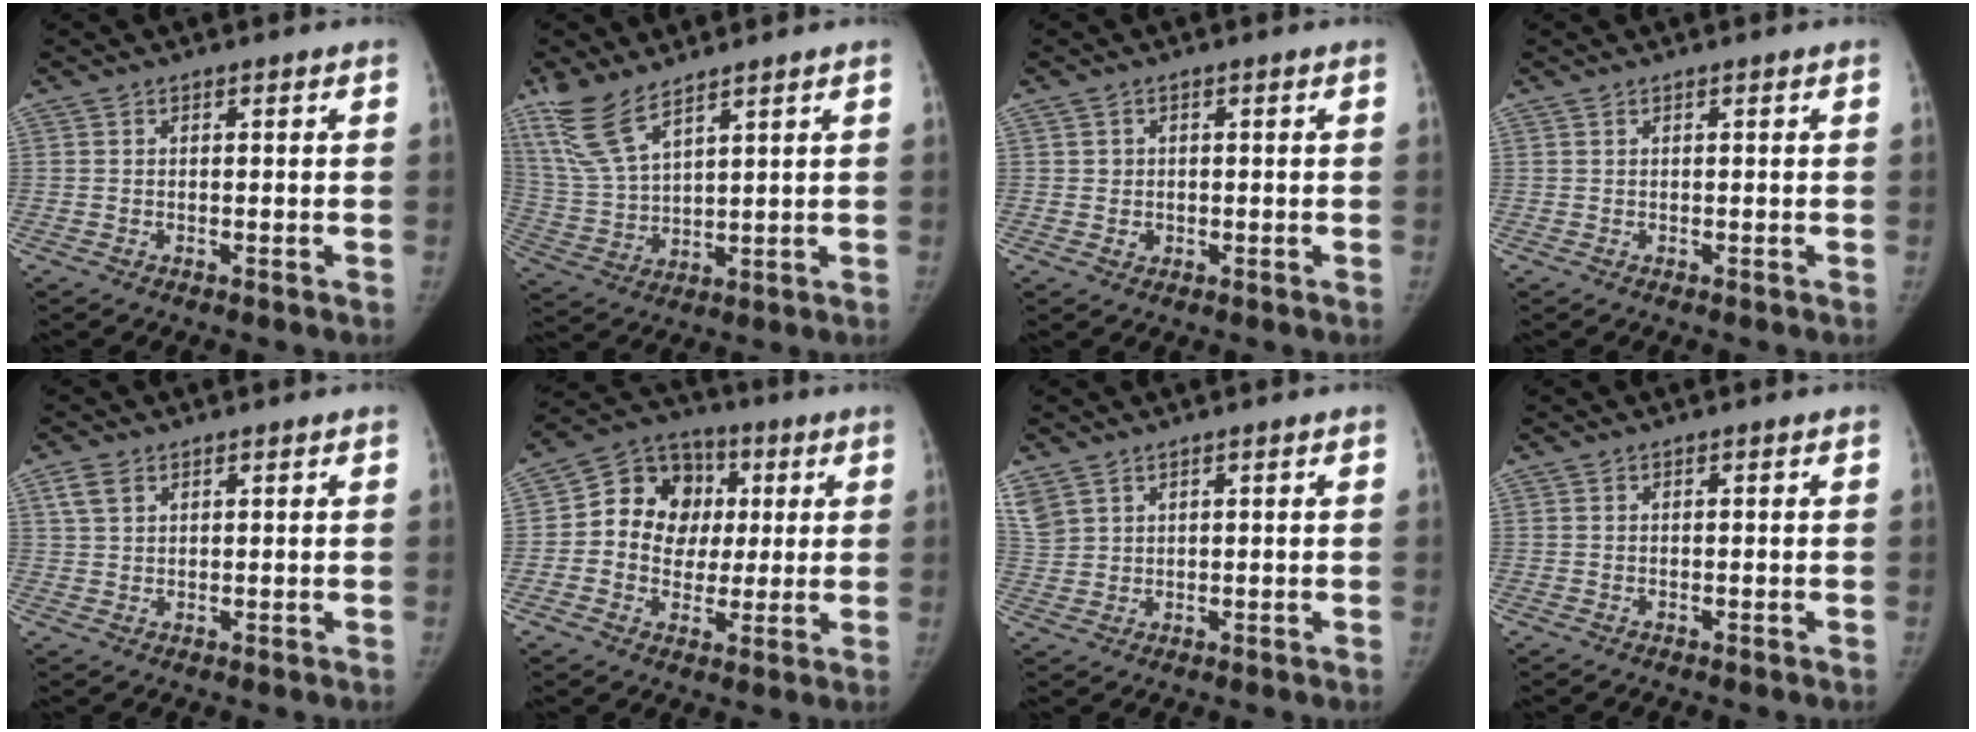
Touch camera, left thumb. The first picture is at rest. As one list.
[{"total": 10.5, "force": [7.6, 3.3, 6.5], "torque": [-0.138, -0.030, 0.168]}, {"total": 1.7, "force": [0.0, 1.7, 0.2], "torque": [0.008, 0.000, 0.002]}, {"total": 0.0}, {"total": 3.5, "force": [1.8, 2.3, 2.0], "torque": [-0.039, 0.004, 0.042]}, {"total": 13.7, "force": [1.6, 11.9, 6.7], "torque": [-0.072, 0.018, 0.018]}, {"total": 6.2, "force": [3.8, 4.2, 2.6], "torque": [-0.067, 0.002, 0.088]}, {"total": 0.0}]